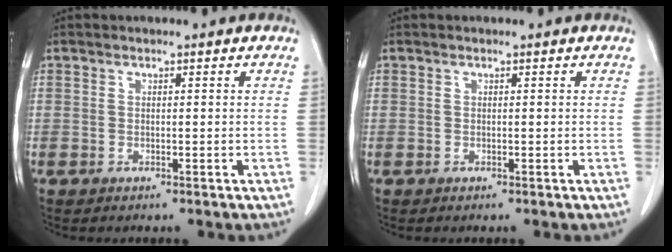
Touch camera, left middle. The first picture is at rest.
{"total": 0.0}